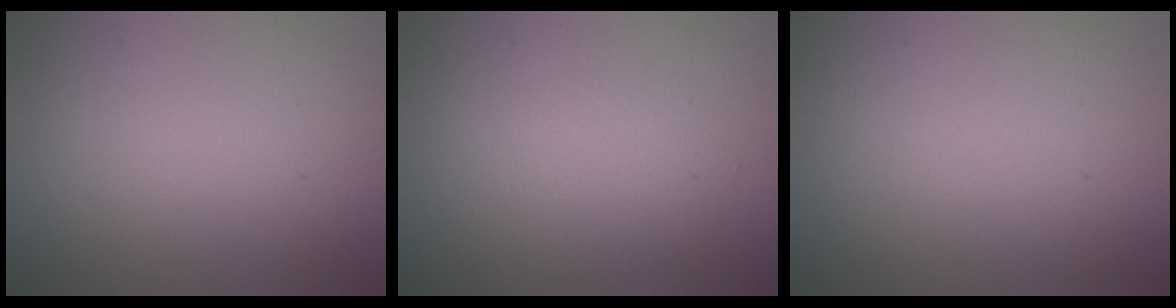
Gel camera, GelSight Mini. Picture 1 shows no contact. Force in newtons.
{"total": 2.0, "press": 2.0, "slide": 0.2}
{"total": 0.0}